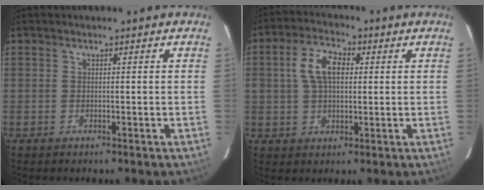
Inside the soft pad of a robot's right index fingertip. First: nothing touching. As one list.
[{"total": 7.6, "force": [1.5, 4.6, 5.9], "torque": [-0.113, 0.020, 0.028]}]